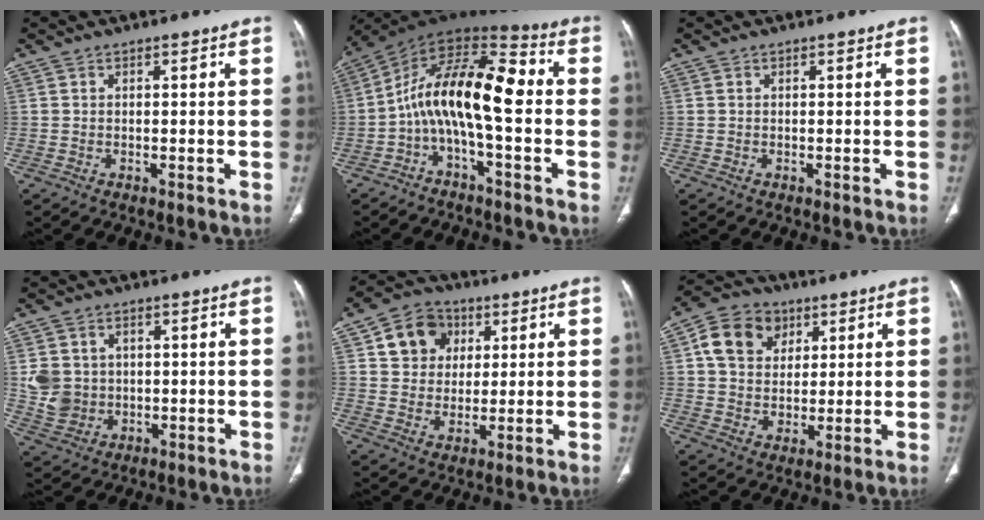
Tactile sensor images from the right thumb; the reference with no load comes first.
{"total": 15.4, "force": [-2.0, 6.1, 14.0], "torque": [-0.228, 0.076, -0.045]}
{"total": 0.0}
{"total": 4.6, "force": [0.3, 4.1, 2.1], "torque": [-0.030, 0.001, 0.013]}
{"total": 10.5, "force": [3.7, 8.8, 4.4], "torque": [-0.042, -0.007, 0.063]}
{"total": 12.3, "force": [4.2, 10.1, 5.7], "torque": [-0.080, -0.005, 0.072]}